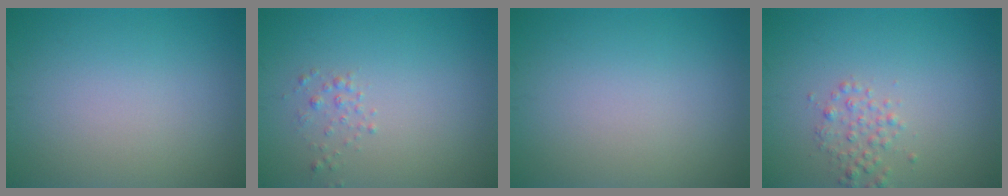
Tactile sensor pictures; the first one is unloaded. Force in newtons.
{"total": 1.0, "press": 1.0, "slide": 0.1}
{"total": 0.0}
{"total": 1.7, "press": 1.7, "slide": 0.0}